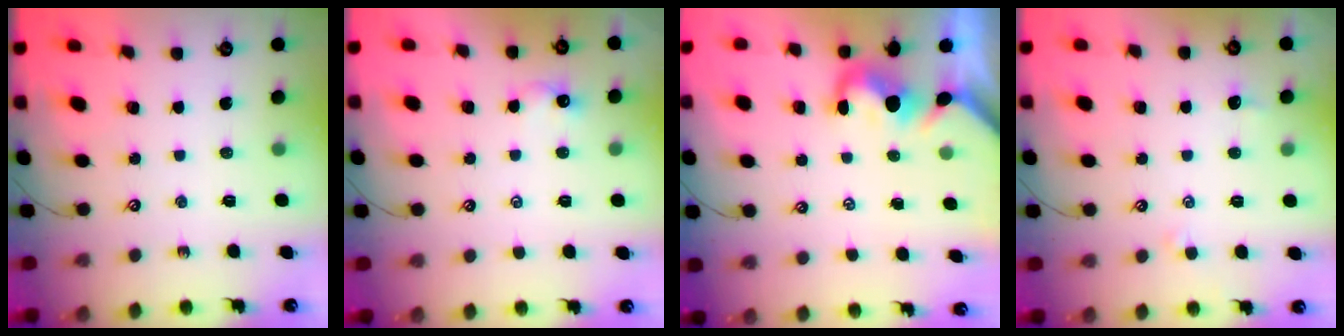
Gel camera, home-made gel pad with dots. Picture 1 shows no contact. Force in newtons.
{"total": 0.6, "press": 0.2, "slide": 0.5}
{"total": 1.2, "press": 1.0, "slide": 0.7}
{"total": 1.0, "press": 0.8, "slide": 0.5}